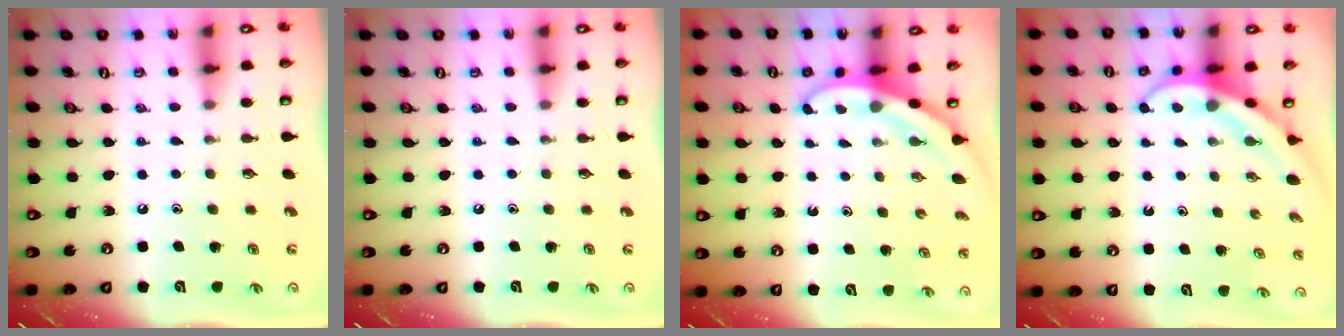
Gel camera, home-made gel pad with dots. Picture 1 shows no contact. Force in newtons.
{"total": 0.0}
{"total": 3.1, "press": 3.1, "slide": 0.2}
{"total": 4.0, "press": 3.9, "slide": 0.4}